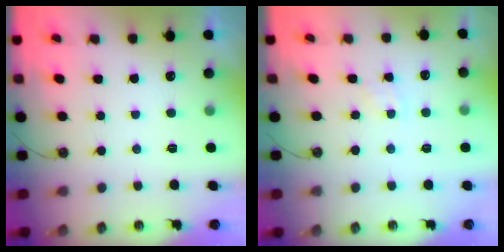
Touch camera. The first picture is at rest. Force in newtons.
{"total": 3.0, "press": 2.9, "slide": 0.4}